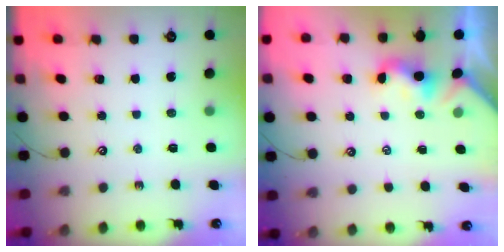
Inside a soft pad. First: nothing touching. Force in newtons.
{"total": 2.0, "press": 2.0, "slide": 0.5}